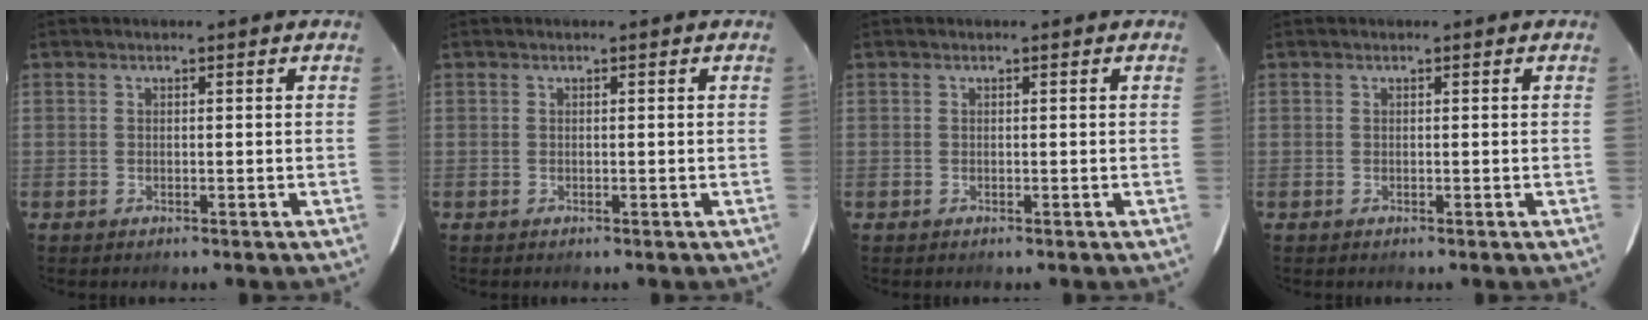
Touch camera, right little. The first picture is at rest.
{"total": 0.0}
{"total": 0.0}
{"total": 0.0}